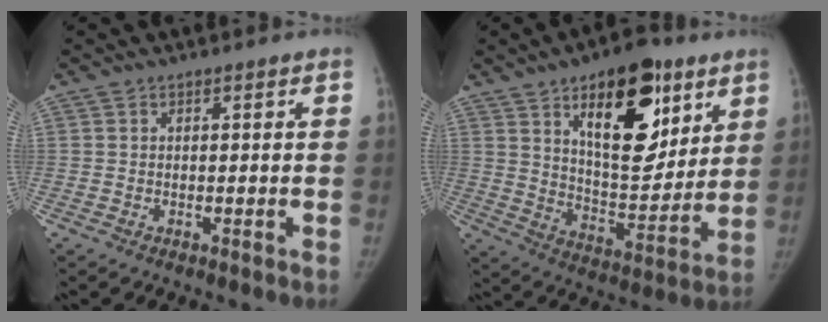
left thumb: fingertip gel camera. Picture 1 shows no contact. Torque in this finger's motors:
{"motor_torque": [1.47, 1.50, 1.58, -0.68, 0.14]}